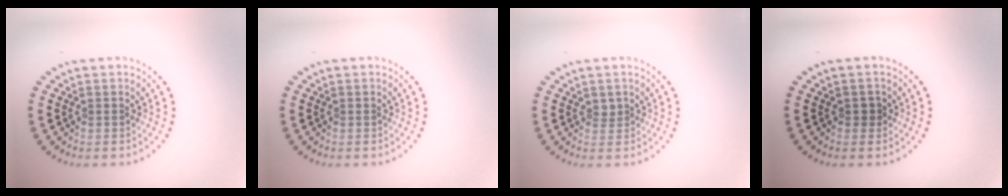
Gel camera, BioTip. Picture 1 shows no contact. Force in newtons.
{"total": 0.0}
{"total": 0.9, "press": 0.6, "slide": 0.6}
{"total": 0.8, "press": 0.7, "slide": 0.4}